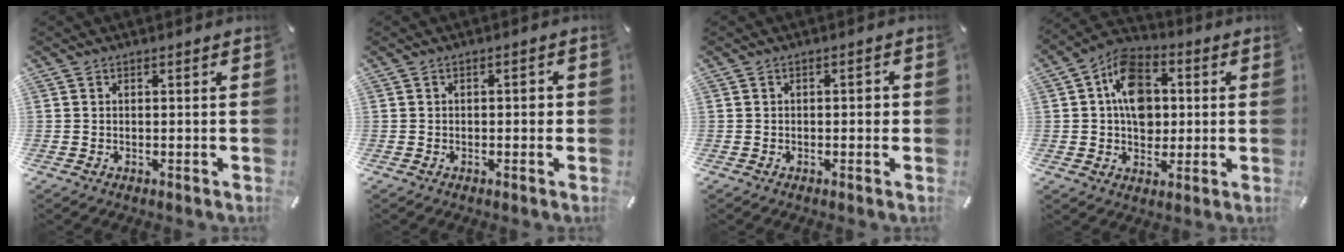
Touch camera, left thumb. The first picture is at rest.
{"total": 1.7, "force": [-0.3, 1.0, 1.3], "torque": [-0.025, 0.007, -0.010]}
{"total": 1.7, "force": [-0.3, 1.0, 1.4], "torque": [-0.025, 0.007, -0.008]}
{"total": 12.6, "force": [1.2, 9.8, 7.9], "torque": [-0.128, 0.011, 0.022]}